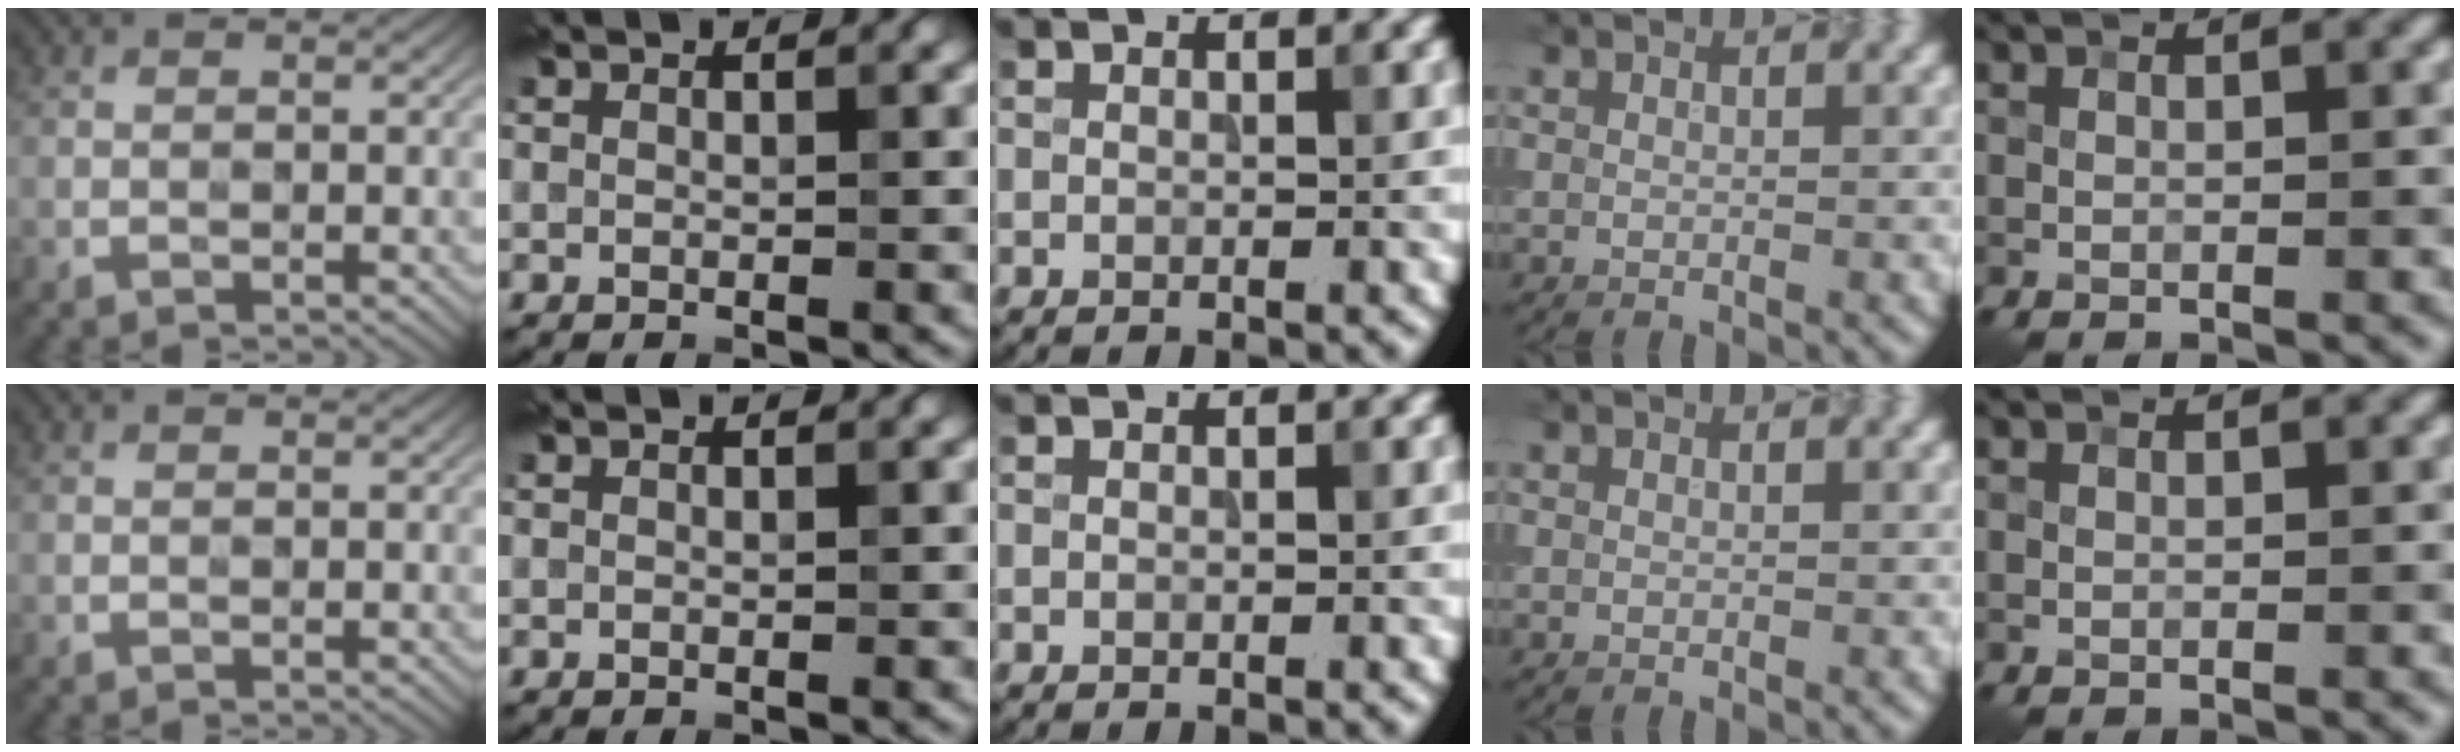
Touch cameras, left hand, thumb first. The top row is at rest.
{}